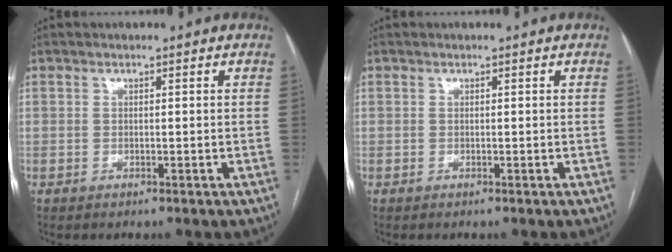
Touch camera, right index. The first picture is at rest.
{"total": 0.0}